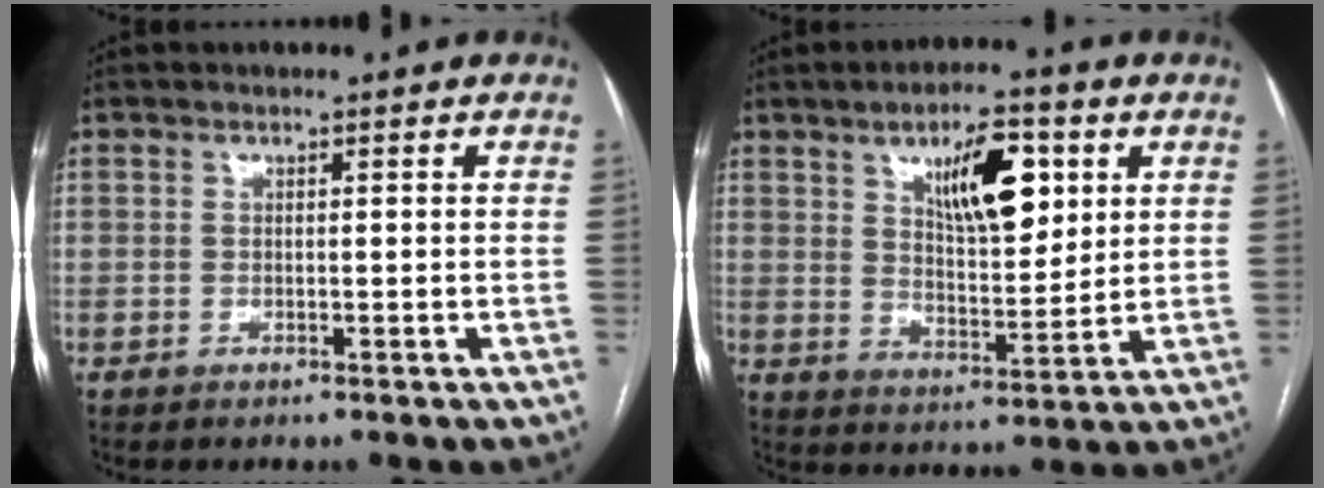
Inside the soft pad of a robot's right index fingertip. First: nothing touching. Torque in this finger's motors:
{"motor_torque": [0.72, 0.53, 0.25, 0.11]}